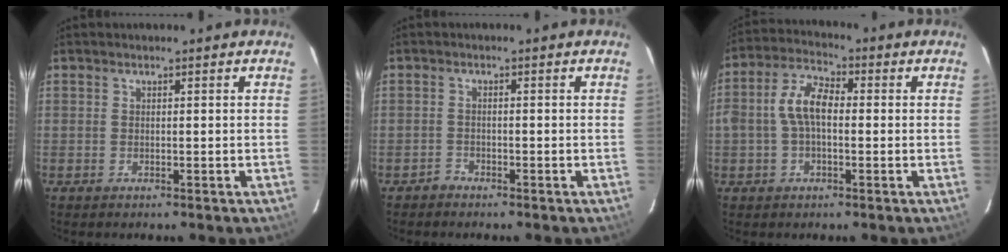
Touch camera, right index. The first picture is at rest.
{"total": 1.2, "force": [-1.1, 0.4, -0.3], "torque": [0.003, 0.005, -0.021]}
{"total": 7.6, "force": [-0.4, 4.1, 6.3], "torque": [-0.128, 0.020, -0.009]}